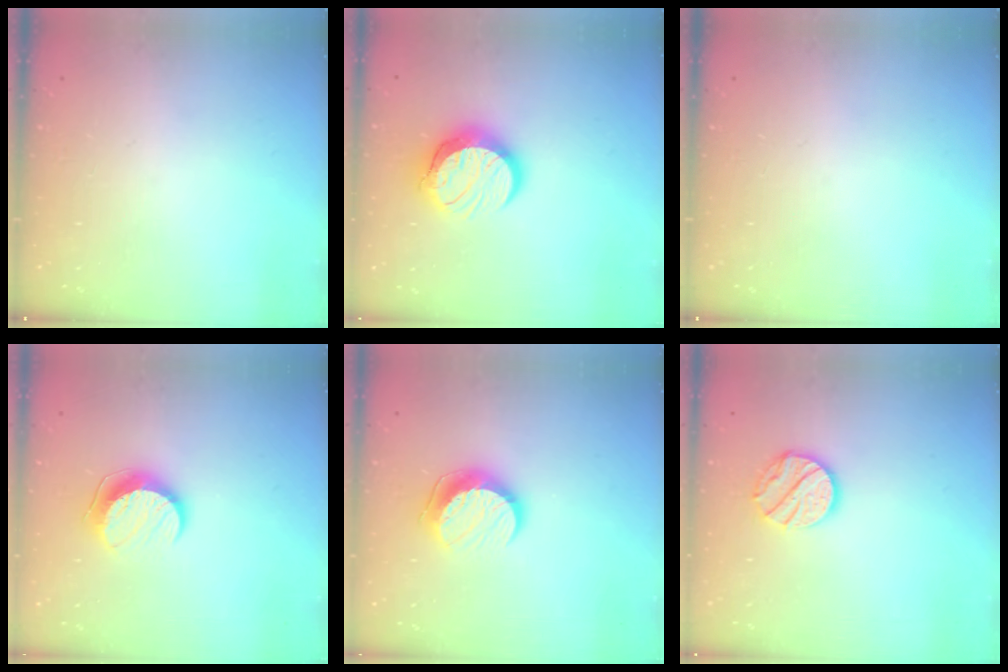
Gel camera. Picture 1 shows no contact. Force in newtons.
{"total": 12.0, "press": 12.0, "slide": 1.0}
{"total": 0.0}
{"total": 9.7, "press": 9.7, "slide": 0.7}
{"total": 10.1, "press": 10.1, "slide": 1.0}
{"total": 10.6, "press": 10.6, "slide": 0.8}